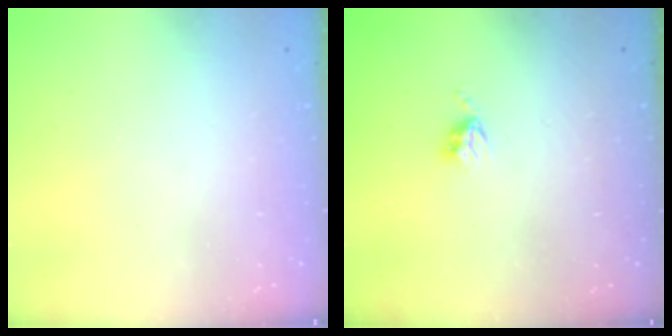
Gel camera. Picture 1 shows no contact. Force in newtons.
{"total": 3.6, "press": 3.6, "slide": 0.4}